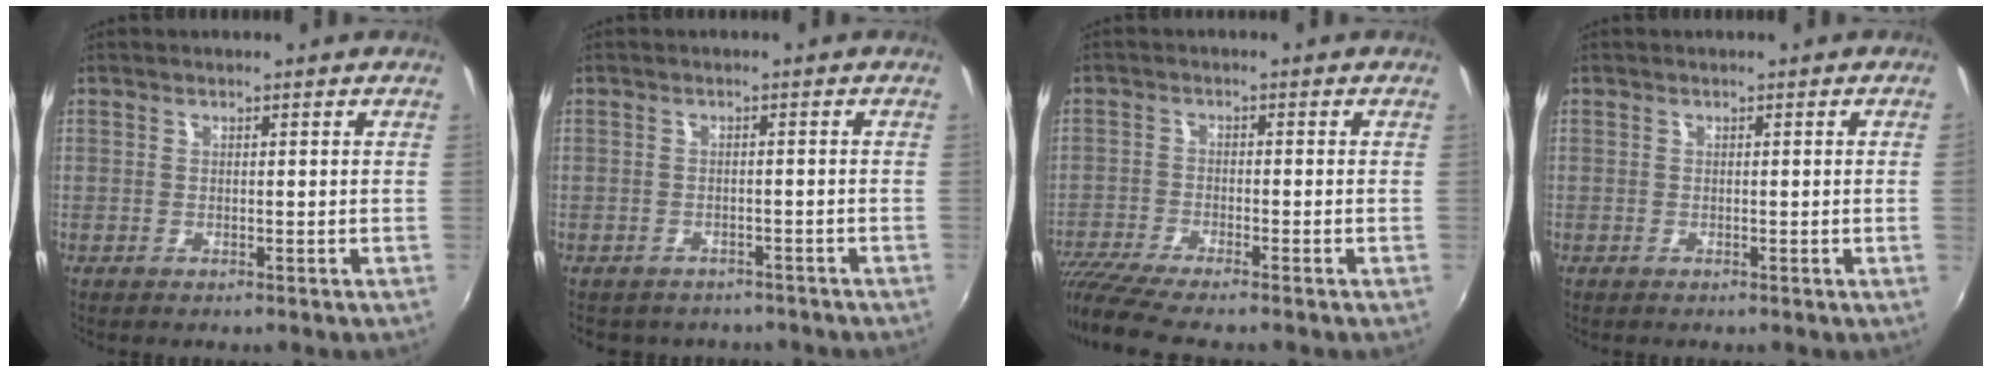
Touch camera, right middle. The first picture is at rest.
{"total": 5.8, "force": [-4.8, 2.8, 1.6], "torque": [-0.039, -0.015, -0.062]}
{"total": 9.0, "force": [-7.8, 0.2, 4.3], "torque": [-0.110, -0.035, -0.144]}
{"total": 1.1, "force": [0.0, -0.6, 0.9], "torque": [-0.005, -0.009, 0.001]}